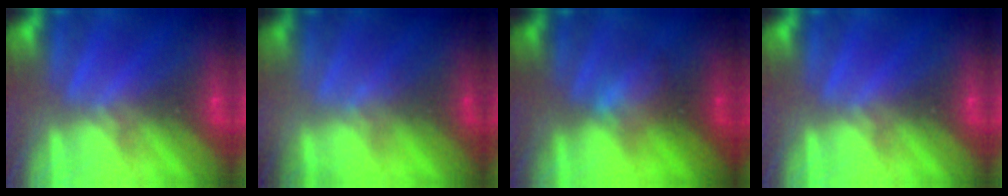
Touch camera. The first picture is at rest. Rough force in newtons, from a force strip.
{"total": 1.3}
{"total": 2.2}
{"total": 0.0}